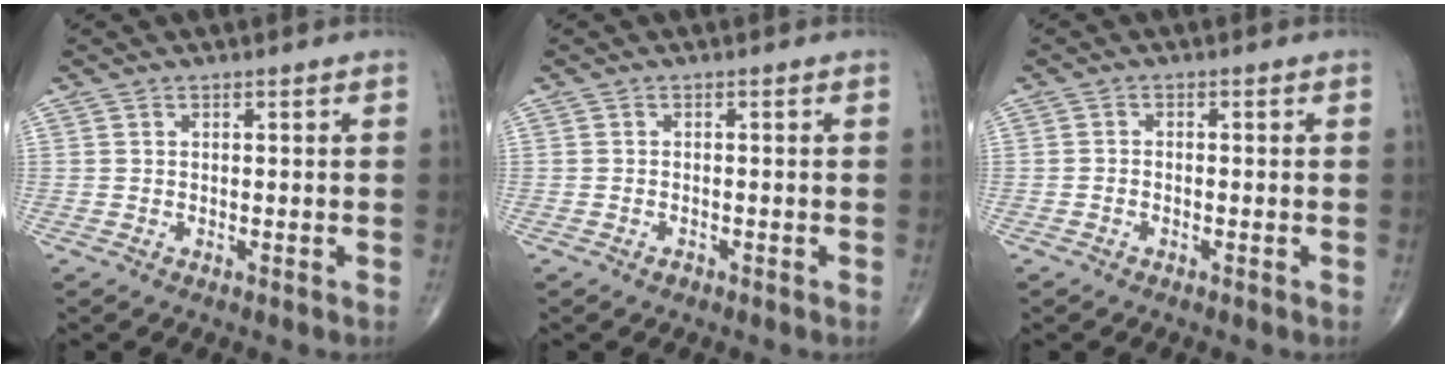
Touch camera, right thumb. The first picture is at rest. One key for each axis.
{"total": 0.9, "fx": -0.6, "fy": 0.5, "fz": 0.3, "tx": -0.006, "ty": 0.004, "tz": -0.011}
{"total": 0.9, "fx": -0.5, "fy": 0.6, "fz": 0.5, "tx": -0.008, "ty": 0.006, "tz": -0.010}